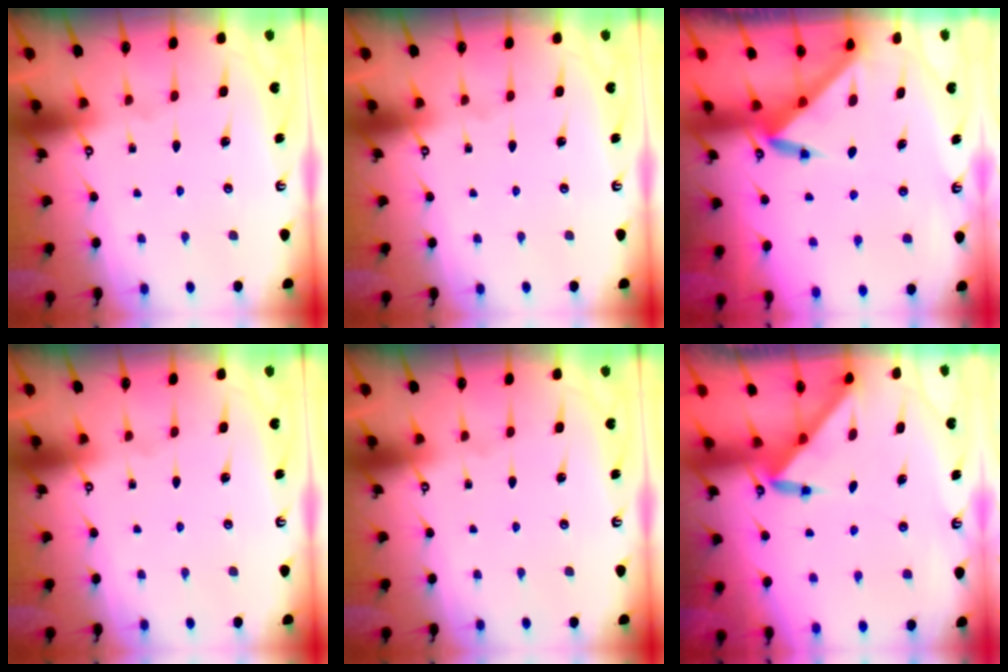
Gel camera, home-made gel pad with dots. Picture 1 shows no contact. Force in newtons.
{"total": 0.0}
{"total": 3.2, "press": 3.2, "slide": 0.1}
{"total": 0.0}
{"total": 0.0}
{"total": 3.0, "press": 3.0, "slide": 0.3}